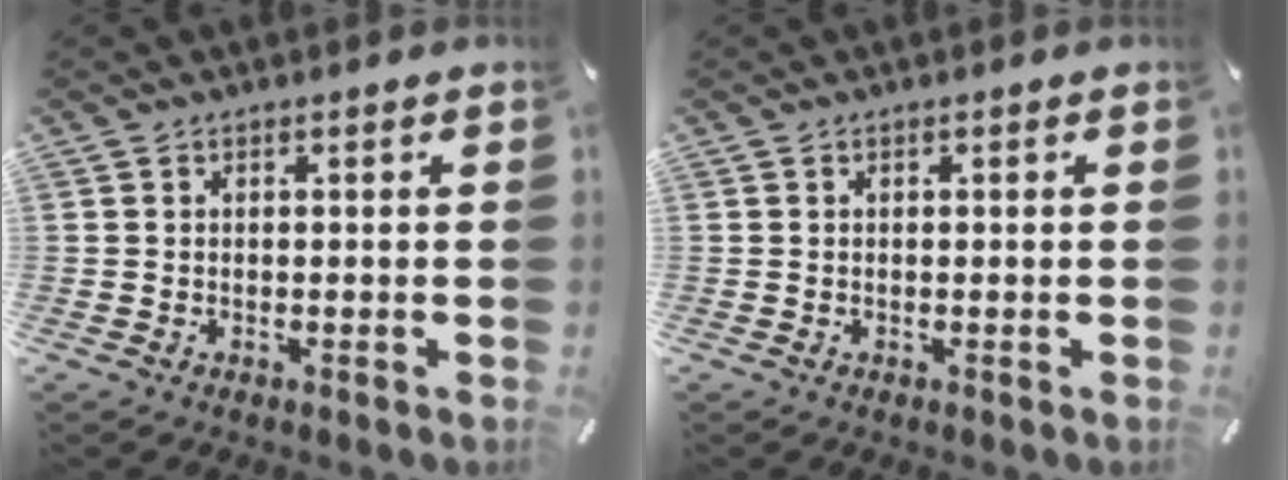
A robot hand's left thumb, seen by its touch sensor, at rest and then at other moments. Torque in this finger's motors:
{"motor_torque": [0.01, 0.02, -0.02, 0.02, 0.00]}